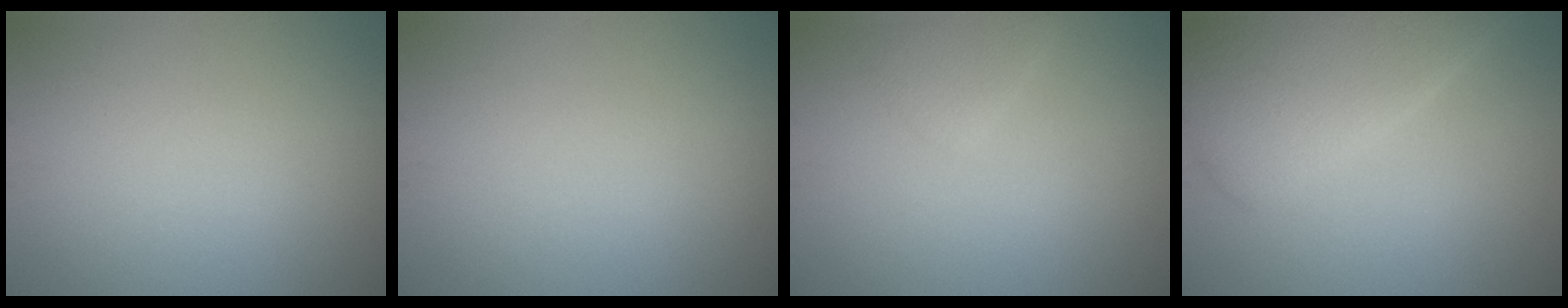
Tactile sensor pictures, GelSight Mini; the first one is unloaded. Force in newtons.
{"total": 0.0}
{"total": 1.6, "press": 1.6, "slide": 0.1}
{"total": 7.0, "press": 7.0, "slide": 0.3}